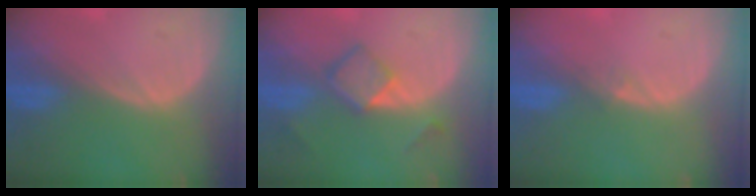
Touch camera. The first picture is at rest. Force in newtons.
{"total": 5.1, "press": 4.7, "slide": 2.2}
{"total": 0.9, "press": 0.7, "slide": 0.6}